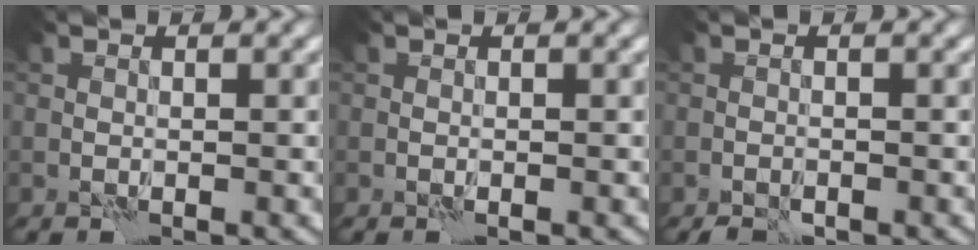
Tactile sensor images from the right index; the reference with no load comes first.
{"total": 0.0}
{"total": 1.4, "force": [-1.1, 0.5, 0.7], "torque": [-0.013, -0.001, -0.022]}